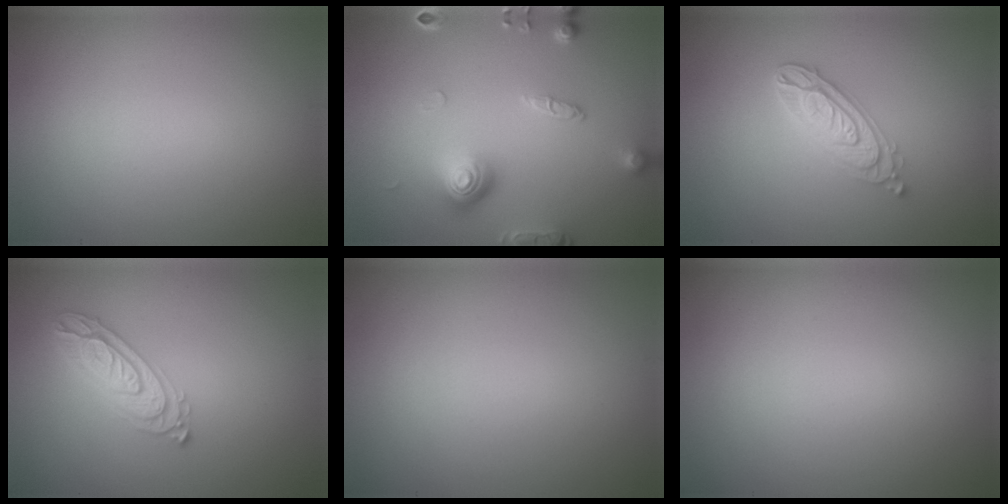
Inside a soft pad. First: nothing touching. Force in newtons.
{"total": 4.5, "press": 3.1, "slide": 3.2}
{"total": 3.0, "press": 2.9, "slide": 0.6}
{"total": 3.0, "press": 2.9, "slide": 0.7}
{"total": 0.0}
{"total": 0.0}